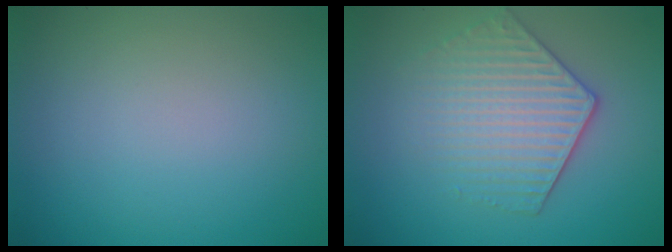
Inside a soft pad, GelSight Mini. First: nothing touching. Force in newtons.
{"total": 4.3, "press": 3.7, "slide": 2.2}